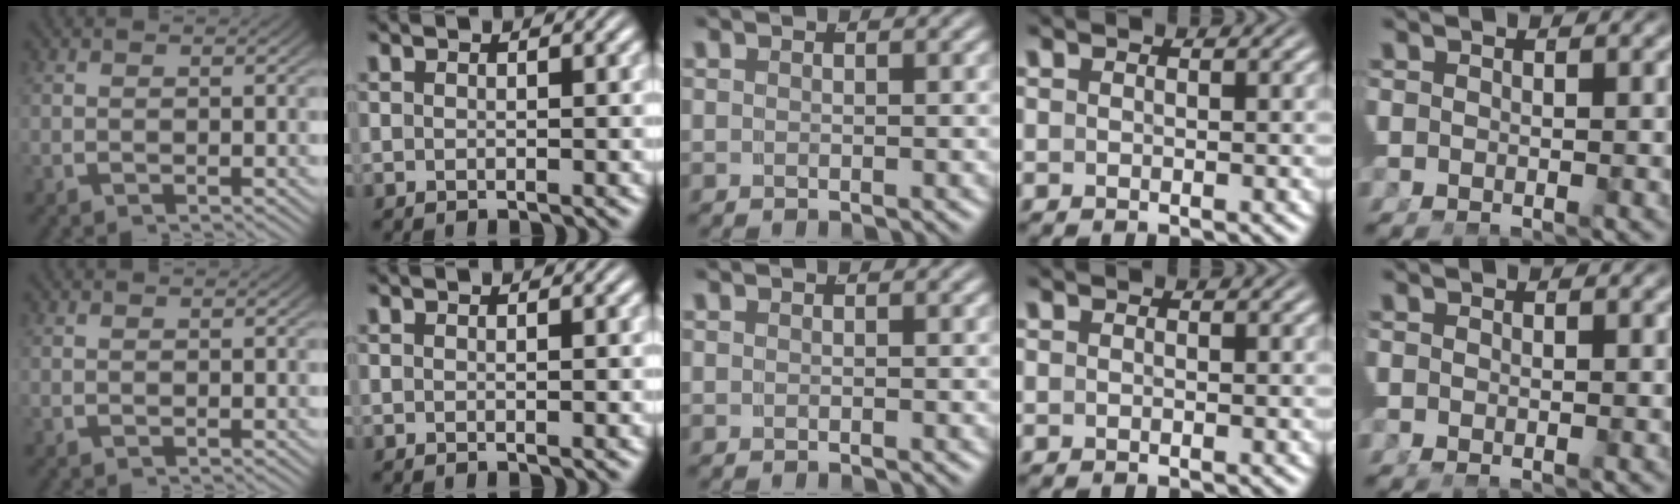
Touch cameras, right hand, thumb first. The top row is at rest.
{"little": {"total": 0.5, "force": [-0.2, 0.5, 0.2], "torque": [-0.008, -0.002, -0.003]}}